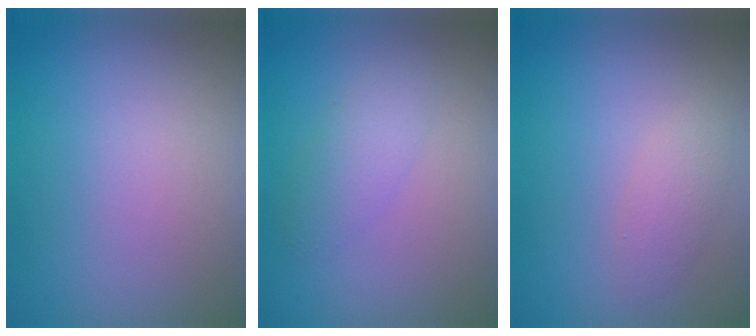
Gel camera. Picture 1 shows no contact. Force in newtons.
{"total": 2.0, "press": 2.0, "slide": 0.0}
{"total": 1.6, "press": 1.6, "slide": 0.1}